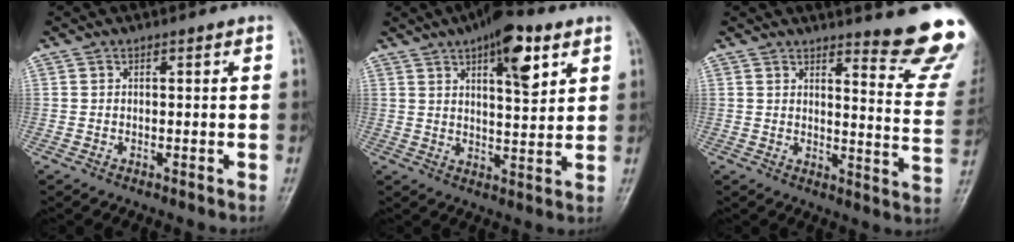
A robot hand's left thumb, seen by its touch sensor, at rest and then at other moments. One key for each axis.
{"total": 11.4, "fx": 5.8, "fy": 4.1, "fz": 8.9, "tx": -0.113, "ty": -0.024, "tz": 0.085}
{"total": 14.8, "fx": 12.5, "fy": 1.9, "fz": 7.7, "tx": -0.064, "ty": -0.131, "tz": 0.136}